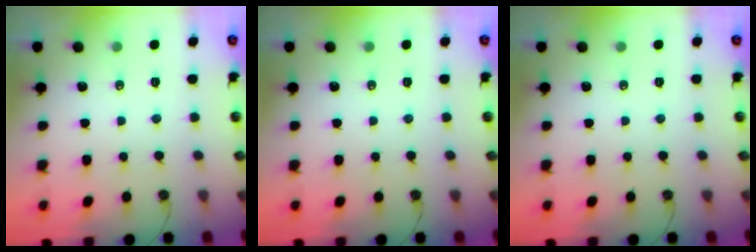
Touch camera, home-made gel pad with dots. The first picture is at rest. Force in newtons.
{"total": 0.0}
{"total": 0.0}